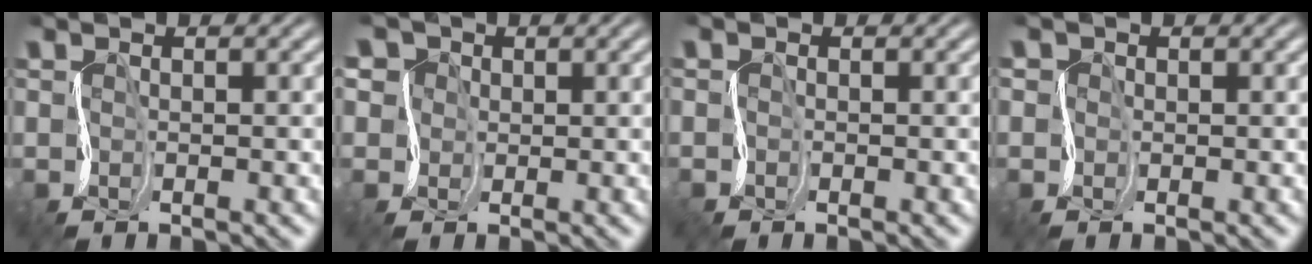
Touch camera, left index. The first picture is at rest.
{"total": 4.2, "force": [0.5, 3.8, 1.6], "torque": [-0.030, 0.010, -0.018]}
{"total": 0.6, "force": [-0.4, -0.1, -0.5], "torque": [-0.002, 0.000, -0.005]}
{"total": 0.9, "force": [-0.1, 0.9, 0.2], "torque": [-0.004, 0.007, -0.008]}